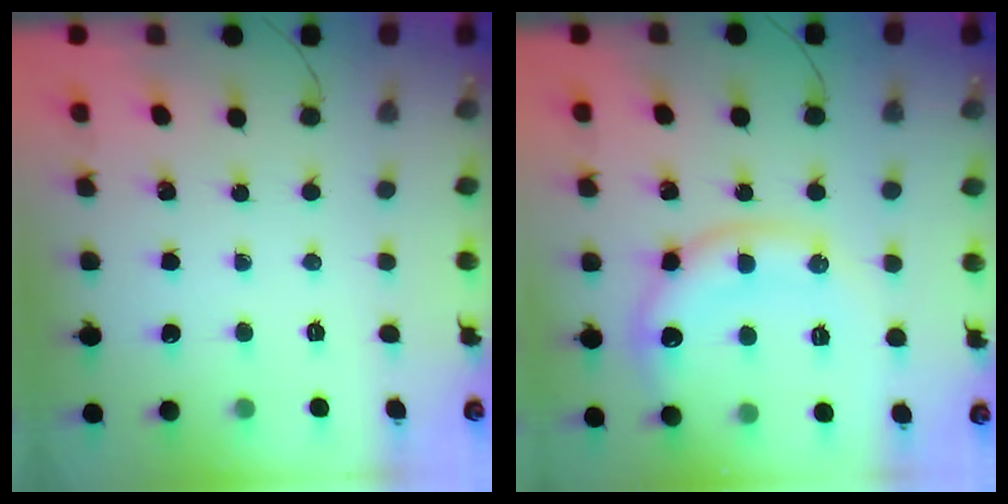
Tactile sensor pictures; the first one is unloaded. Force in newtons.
{"total": 13.4, "press": 13.3, "slide": 1.5}